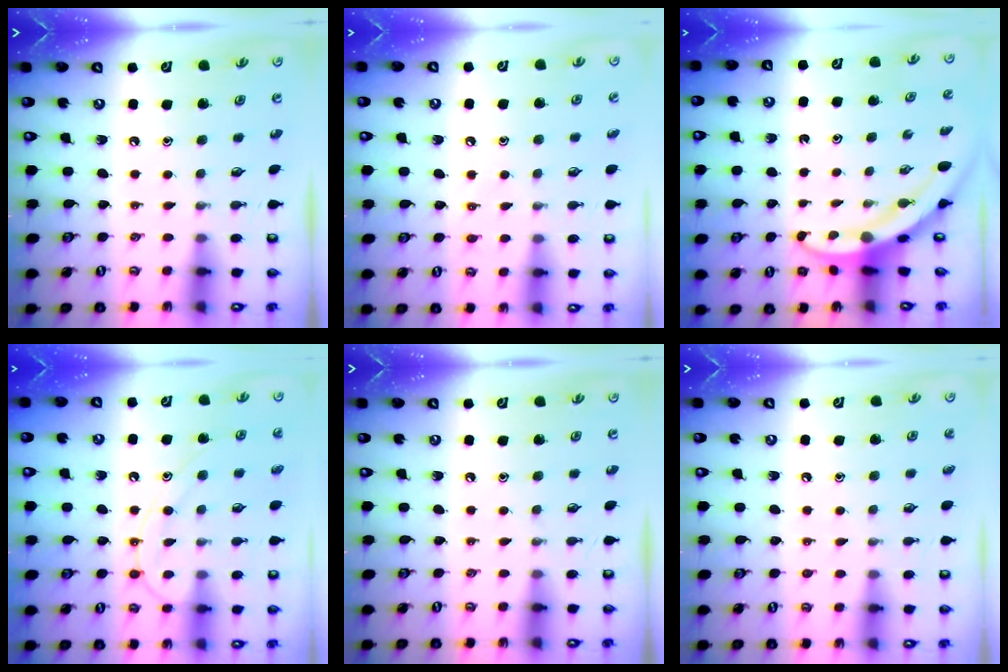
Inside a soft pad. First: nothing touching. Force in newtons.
{"total": 5.0, "press": 5.0, "slide": 0.5}
{"total": 3.1, "press": 3.1, "slide": 0.3}
{"total": 12.6, "press": 12.6, "slide": 1.1}
{"total": 0.0}
{"total": 2.7, "press": 2.6, "slide": 0.7}